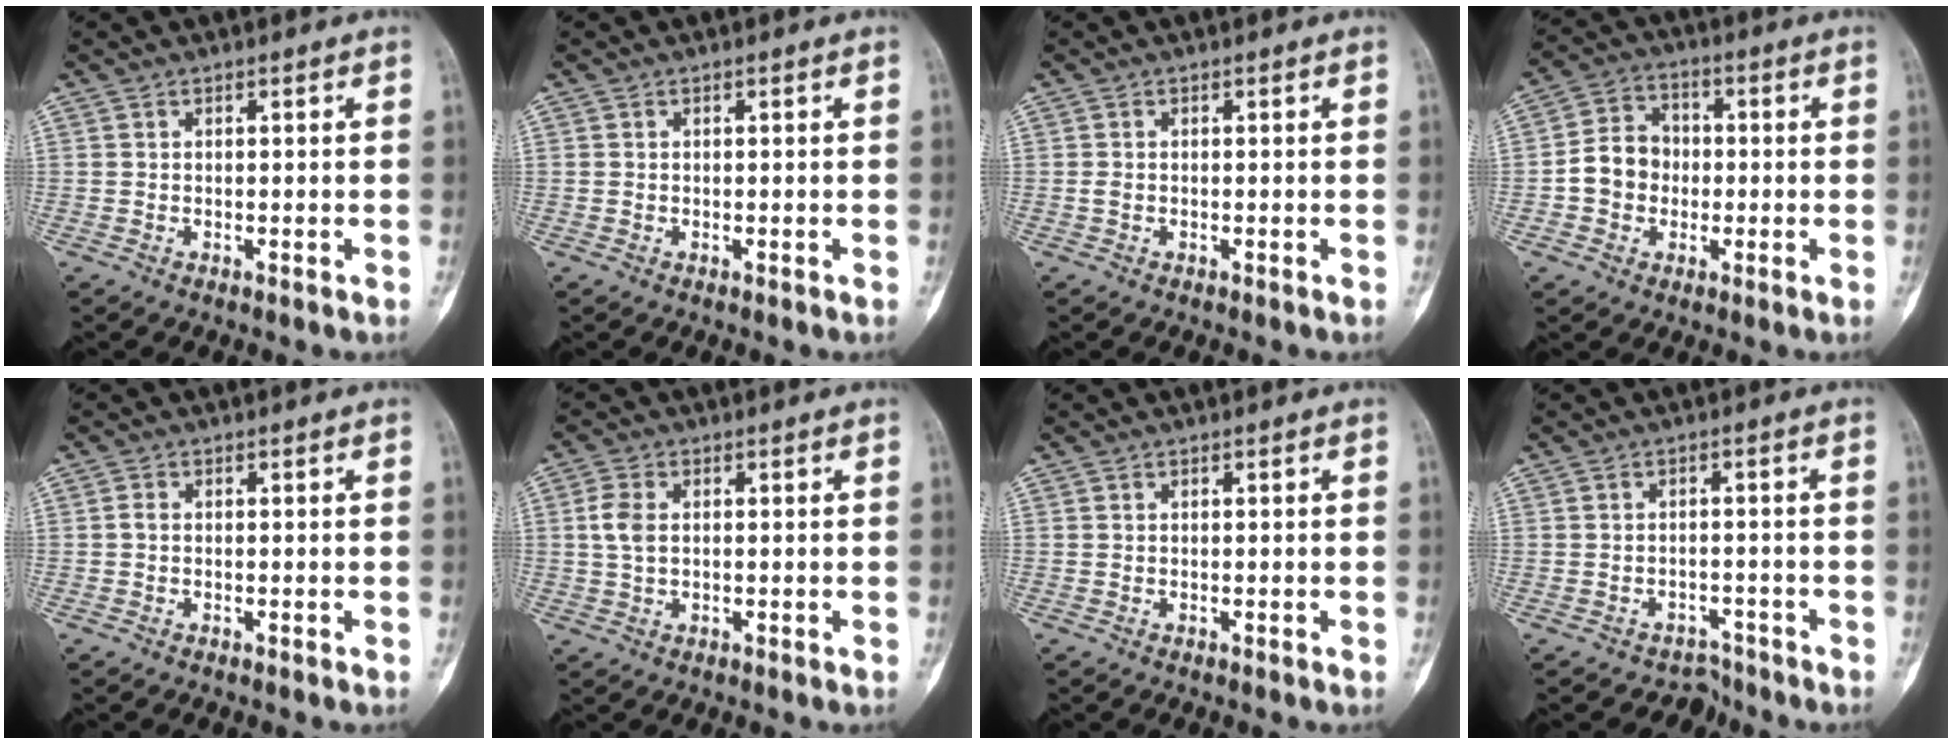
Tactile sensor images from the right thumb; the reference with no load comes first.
{"total": 0.0}
{"total": 1.1, "force": [-0.2, 0.7, 0.8], "torque": [-0.023, -0.001, -0.005]}
{"total": 8.5, "force": [-1.1, 7.4, 4.0], "torque": [-0.043, 0.027, -0.031]}
{"total": 0.9, "force": [-0.2, 0.7, 0.6], "torque": [-0.011, 0.001, -0.006]}
{"total": 4.4, "force": [0.6, 2.8, 3.4], "torque": [-0.078, 0.005, 0.010]}
{"total": 0.0}
{"total": 3.5, "force": [-3.0, 1.4, -1.3], "torque": [0.017, 0.036, -0.044]}